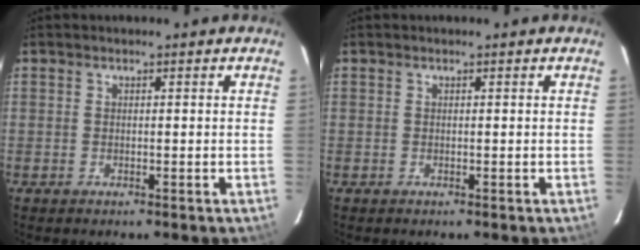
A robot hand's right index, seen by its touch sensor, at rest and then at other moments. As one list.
[{"total": 0.0}]